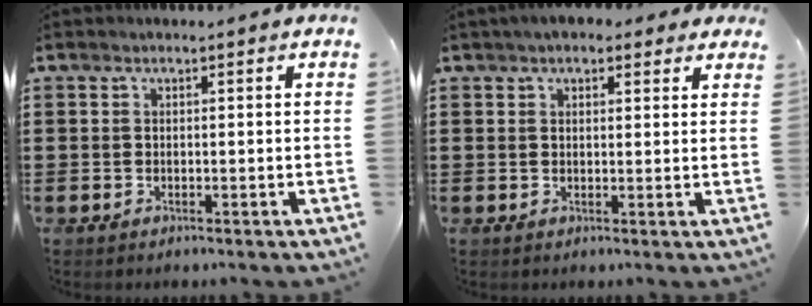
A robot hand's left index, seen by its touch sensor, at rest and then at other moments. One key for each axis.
{"total": 3.1, "fx": 2.3, "fy": 1.8, "fz": 1.0, "tx": -0.022, "ty": 0.004, "tz": 0.038}